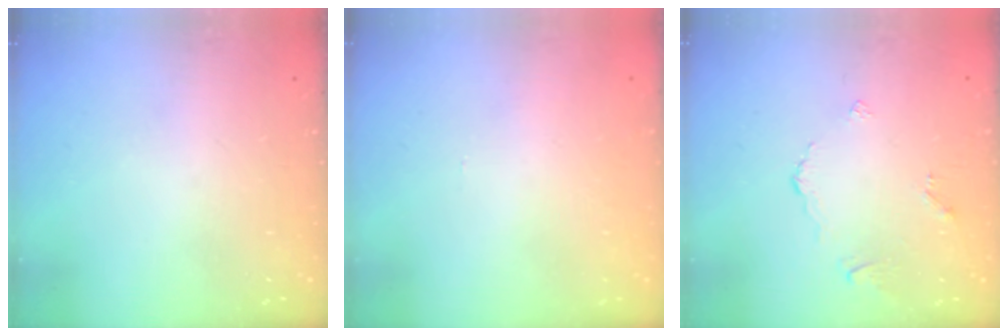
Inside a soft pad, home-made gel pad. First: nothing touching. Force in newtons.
{"total": 0.5, "press": 0.5, "slide": 0.2}
{"total": 2.4, "press": 2.4, "slide": 0.5}